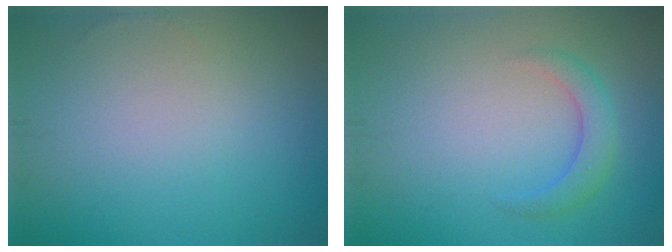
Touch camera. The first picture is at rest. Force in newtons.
{"total": 2.4, "press": 2.4, "slide": 0.0}